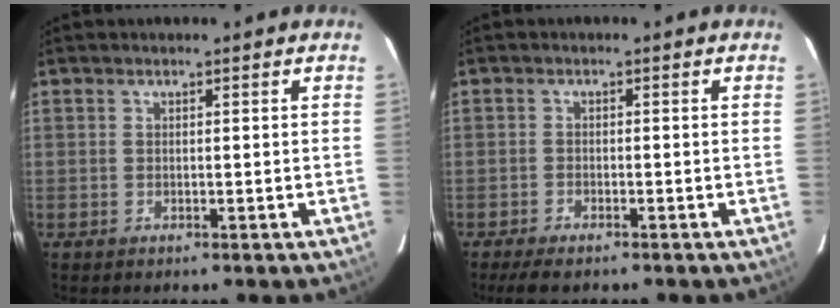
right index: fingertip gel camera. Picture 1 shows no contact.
{"total": 3.9, "force": [-3.2, 1.1, 2.1], "torque": [-0.036, -0.010, -0.046]}